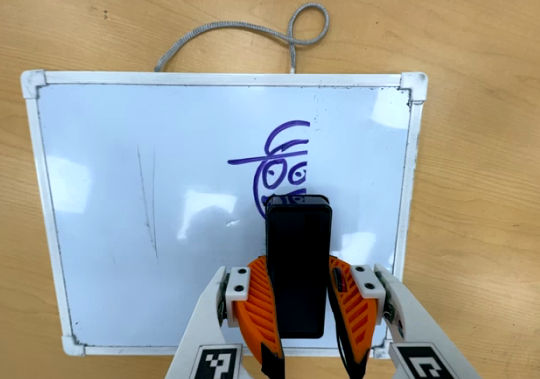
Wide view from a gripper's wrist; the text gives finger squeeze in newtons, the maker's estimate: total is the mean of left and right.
{"total": 9.4, "left": 7.1, "right": 11.6}